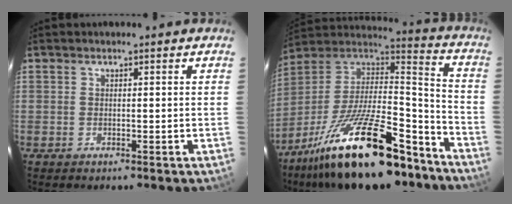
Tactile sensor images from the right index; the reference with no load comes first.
{"total": 28.3, "force": [-19.1, 7.2, 19.7], "torque": [-0.330, -0.008, -0.322]}